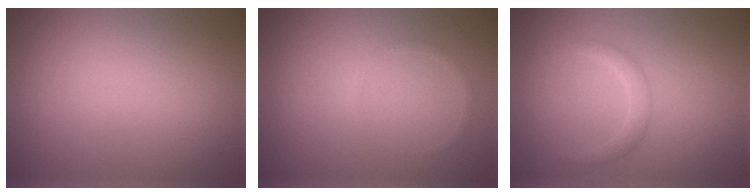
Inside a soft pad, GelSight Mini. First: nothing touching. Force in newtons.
{"total": 0.6, "press": 0.6, "slide": 0.1}
{"total": 1.5, "press": 1.5, "slide": 0.0}